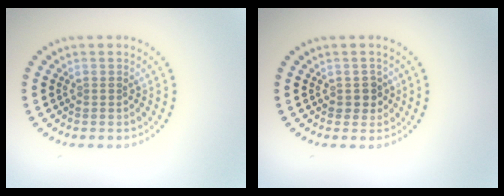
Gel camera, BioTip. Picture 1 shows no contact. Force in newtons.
{"total": 1.6, "press": 1.4, "slide": 0.7}